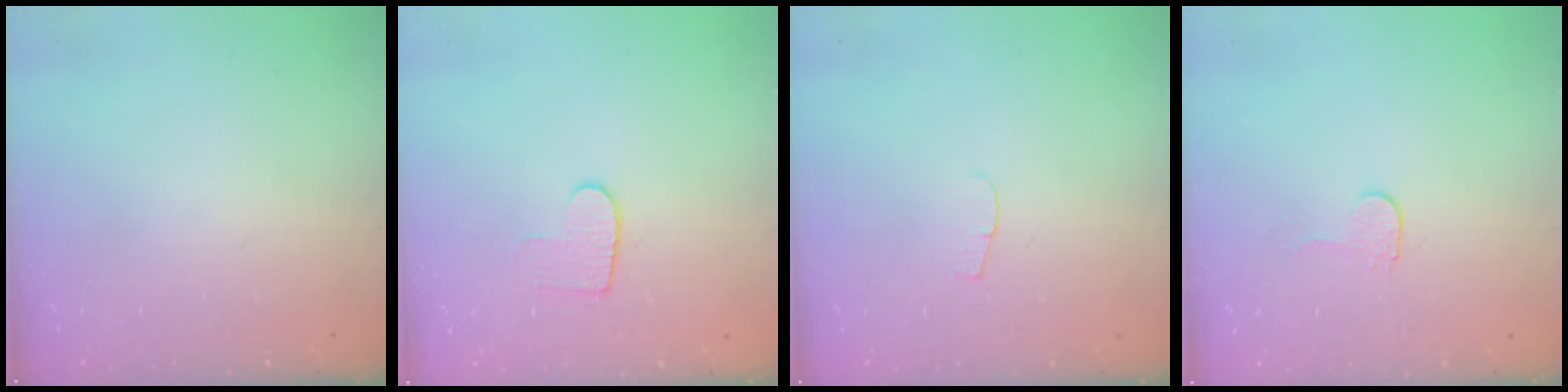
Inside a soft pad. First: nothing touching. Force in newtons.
{"total": 6.3, "press": 6.3, "slide": 0.4}
{"total": 4.1, "press": 4.1, "slide": 0.4}
{"total": 2.9, "press": 2.9, "slide": 0.3}